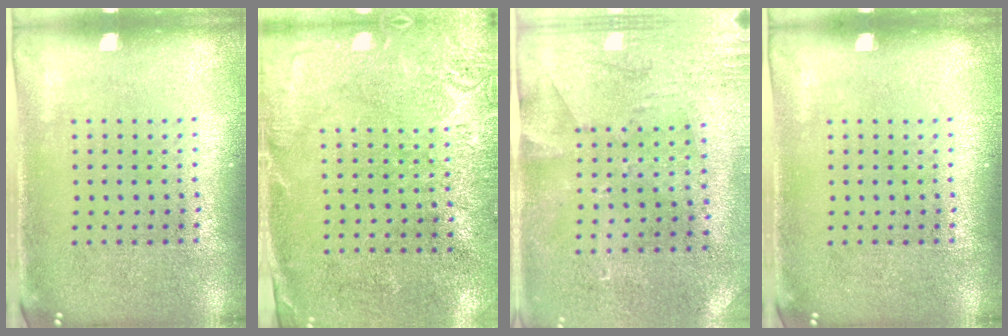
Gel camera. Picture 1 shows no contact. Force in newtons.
{"total": 2.7, "press": 2.4, "slide": 1.1}
{"total": 2.8, "press": 2.3, "slide": 1.6}
{"total": 0.0}